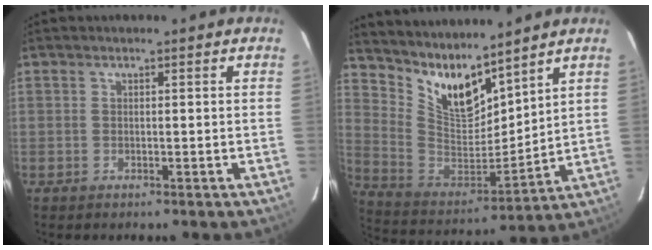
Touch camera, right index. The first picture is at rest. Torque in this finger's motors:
{"motor_torque": [-0.01, 0.18, 0.10, 0.01]}